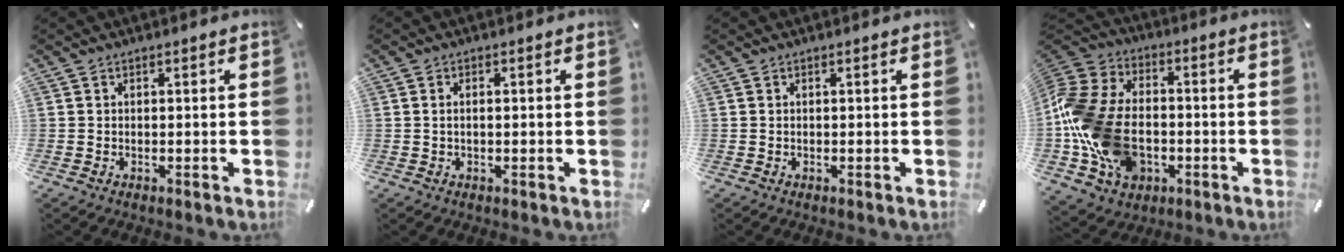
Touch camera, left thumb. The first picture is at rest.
{"total": 1.3, "force": [-0.1, 0.6, 1.2], "torque": [-0.024, 0.002, -0.002]}
{"total": 0.0}
{"total": 20.2, "force": [-4.5, 15.1, 12.8], "torque": [-0.286, 0.031, -0.073]}